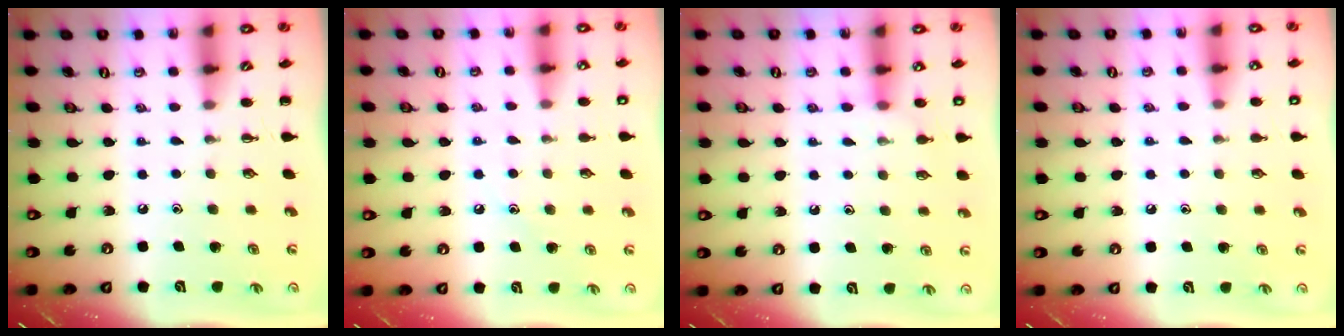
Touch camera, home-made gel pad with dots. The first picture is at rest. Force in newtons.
{"total": 7.9, "press": 7.8, "slide": 1.7}
{"total": 7.7, "press": 7.6, "slide": 1.5}
{"total": 6.9, "press": 6.5, "slide": 2.3}